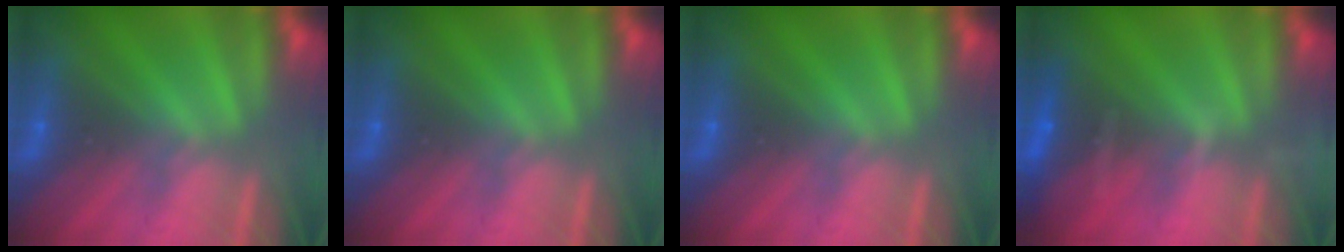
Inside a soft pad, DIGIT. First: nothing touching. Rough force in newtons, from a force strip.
{"total": 0.0}
{"total": 0.0}
{"total": 7.8}